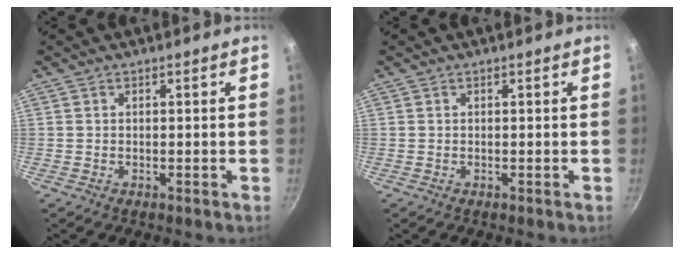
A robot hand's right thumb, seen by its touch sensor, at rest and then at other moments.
{"total": 0.0}